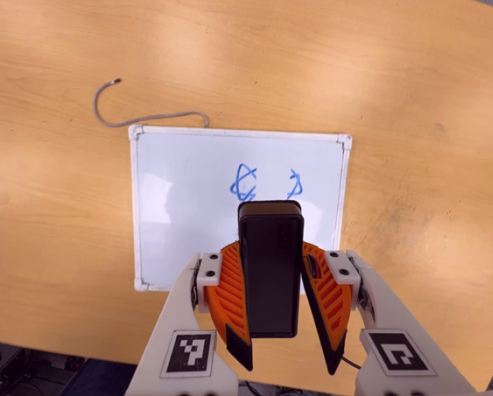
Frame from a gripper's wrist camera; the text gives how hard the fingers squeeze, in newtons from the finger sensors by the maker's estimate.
{"total": 8.8, "left": 8.1, "right": 9.5}